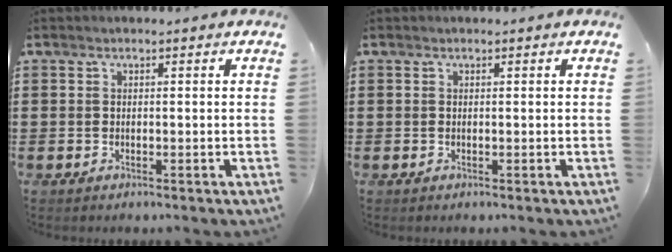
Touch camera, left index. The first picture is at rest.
{"total": 0.0}